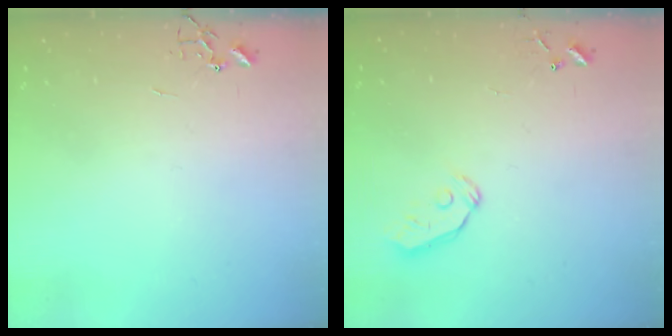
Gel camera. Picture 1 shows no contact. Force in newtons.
{"total": 5.3, "press": 5.3, "slide": 0.4}